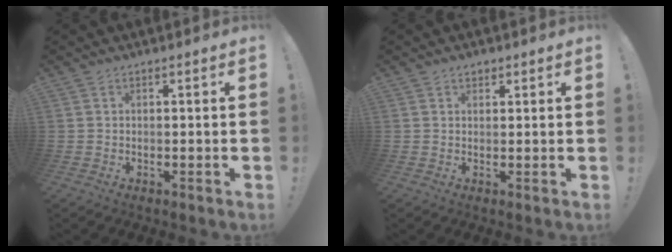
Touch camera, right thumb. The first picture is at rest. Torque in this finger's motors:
{"motor_torque": [-0.08, 0.19, 0.36, 0.03, -0.02]}